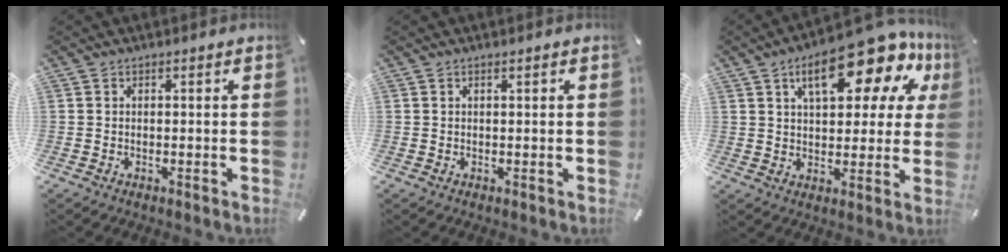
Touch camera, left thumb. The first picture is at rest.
{"total": 0.6, "force": [0.3, 0.1, 0.5], "torque": [-0.009, 0.001, 0.004]}
{"total": 20.1, "force": [11.0, 8.5, 14.5], "torque": [-0.204, -0.057, 0.176]}